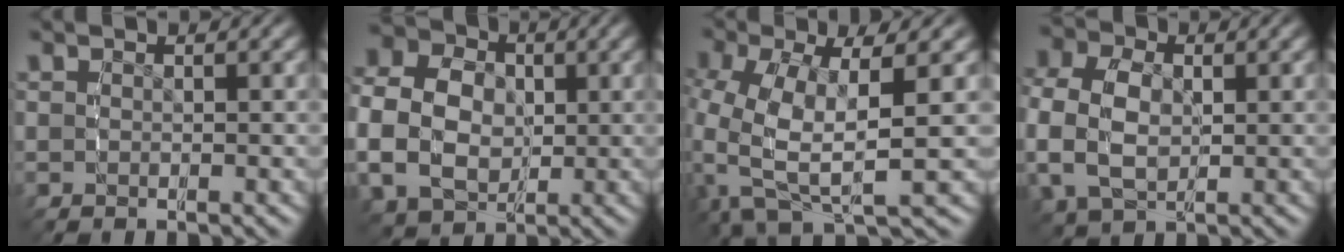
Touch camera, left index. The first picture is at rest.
{"total": 10.5, "force": [0.7, 8.9, 5.4], "torque": [-0.126, -0.012, 0.008]}
{"total": 9.3, "force": [-0.4, 6.0, 7.1], "torque": [-0.167, -0.033, 0.009]}
{"total": 7.0, "force": [0.3, 5.7, 4.1], "torque": [-0.103, -0.008, 0.007]}